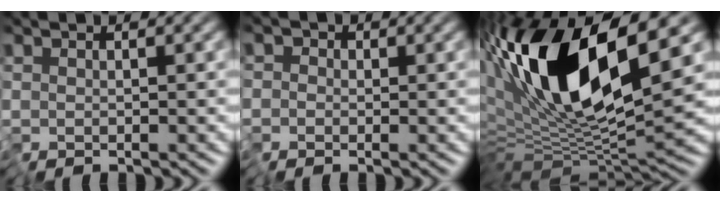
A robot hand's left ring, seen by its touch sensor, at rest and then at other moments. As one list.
[{"total": 1.4, "force": [-0.6, 1.3, 0.3], "torque": [0.012, 0.006, -0.014]}, {"total": 15.6, "force": [4.1, 4.7, 14.3], "torque": [-0.269, 0.011, 0.060]}]